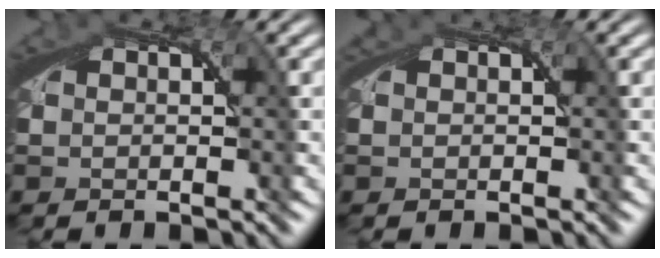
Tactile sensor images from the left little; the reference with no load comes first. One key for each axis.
{"total": 0.6, "fx": 0.1, "fy": -0.4, "fz": -0.4, "tx": 0.010, "ty": 0.003, "tz": 0.000}